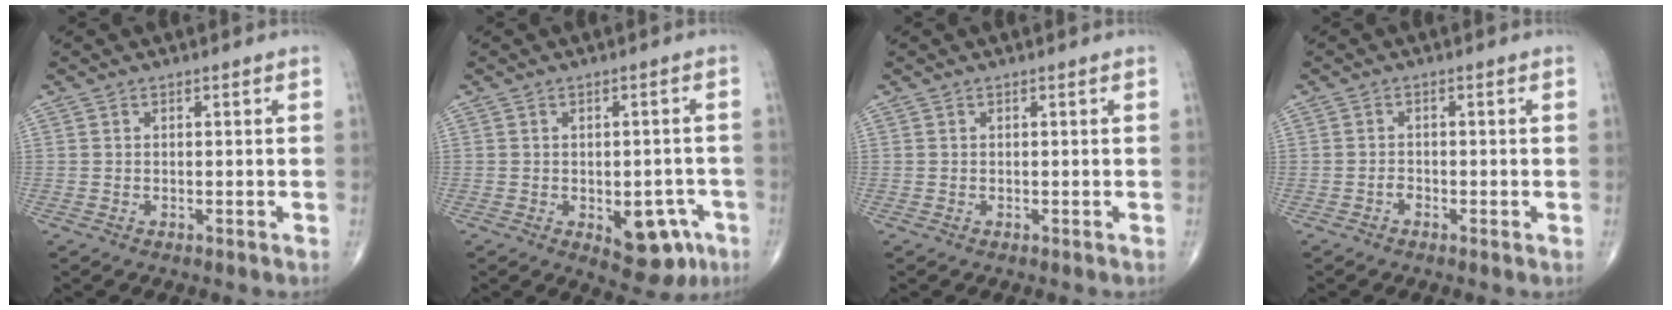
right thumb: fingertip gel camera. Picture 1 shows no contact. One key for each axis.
{"total": 9.2, "fx": -3.5, "fy": 5.0, "fz": 6.9, "tx": -0.057, "ty": 0.015, "tz": -0.031}
{"total": 0.0}
{"total": 1.1, "fx": -0.7, "fy": 0.7, "fz": 0.7, "tx": -0.007, "ty": 0.002, "tz": -0.017}